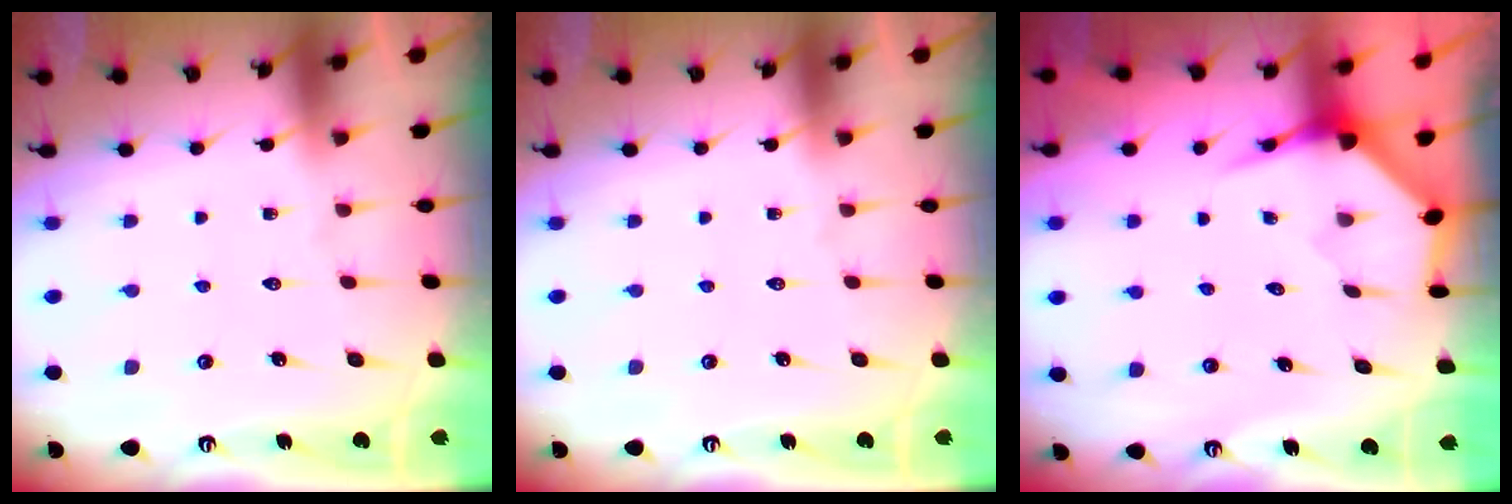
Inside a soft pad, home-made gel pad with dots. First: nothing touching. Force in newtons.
{"total": 0.0}
{"total": 3.9, "press": 3.9, "slide": 0.5}